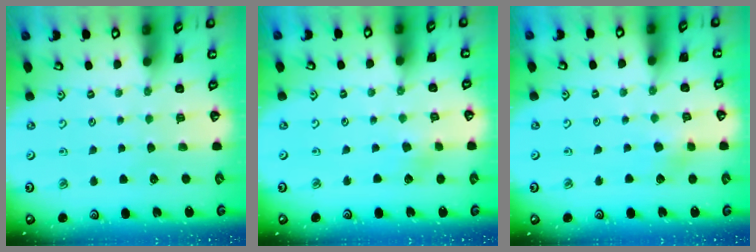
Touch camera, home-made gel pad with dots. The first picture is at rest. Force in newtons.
{"total": 2.3, "press": 2.3, "slide": 0.4}
{"total": 4.1, "press": 4.1, "slide": 0.6}